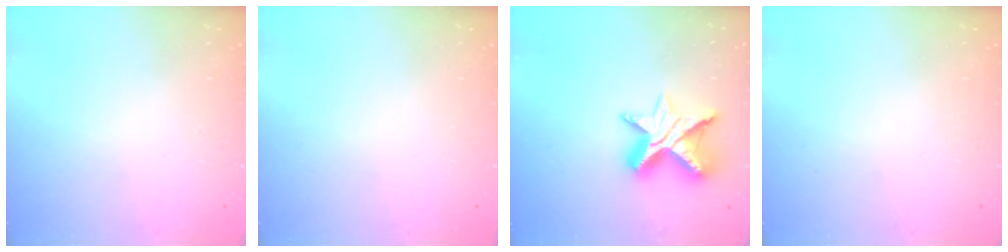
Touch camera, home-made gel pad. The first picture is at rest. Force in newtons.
{"total": 0.0}
{"total": 11.6, "press": 11.5, "slide": 0.7}
{"total": 0.0}